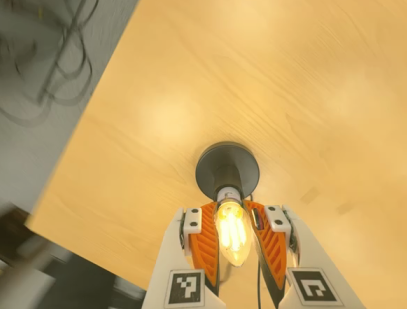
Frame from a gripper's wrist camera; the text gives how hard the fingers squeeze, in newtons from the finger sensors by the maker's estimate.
{"total": 24.7, "left": 27.1, "right": 22.3}